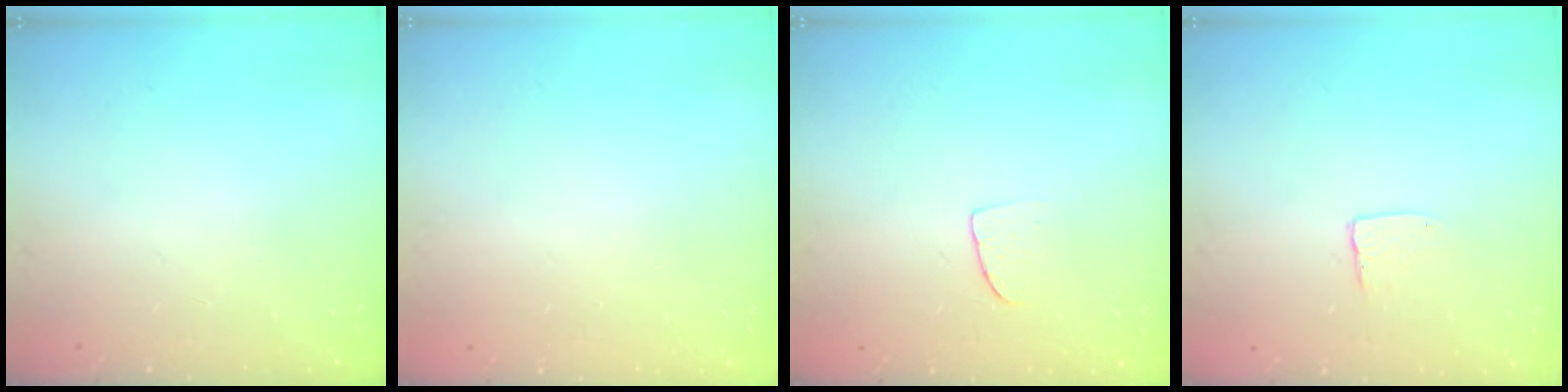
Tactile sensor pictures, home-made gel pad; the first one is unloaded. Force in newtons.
{"total": 0.0}
{"total": 5.5, "press": 5.5, "slide": 0.3}
{"total": 3.6, "press": 3.6, "slide": 0.3}